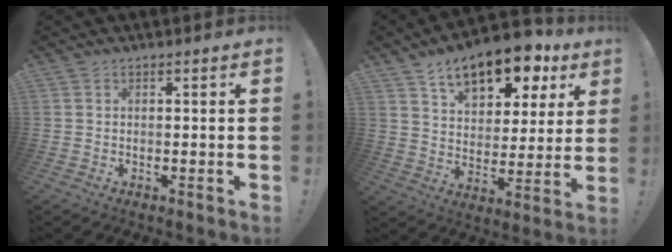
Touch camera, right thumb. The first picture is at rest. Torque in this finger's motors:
{"motor_torque": [1.51, 1.86, 0.72, 0.13, 0.09]}